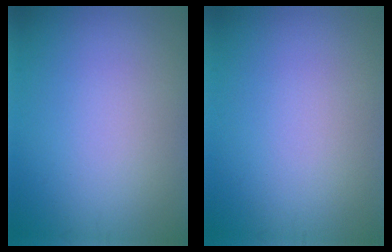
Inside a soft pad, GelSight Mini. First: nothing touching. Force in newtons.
{"total": 0.0}